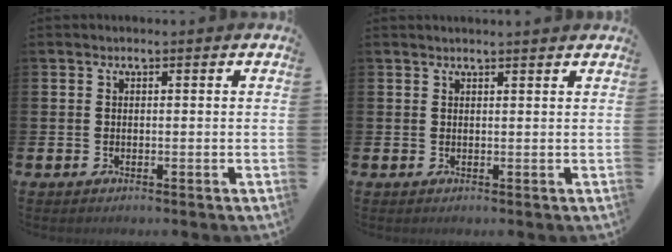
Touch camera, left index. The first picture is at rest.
{"total": 0.9, "force": [0.9, -0.1, 0.2], "torque": [-0.001, -0.002, 0.016]}